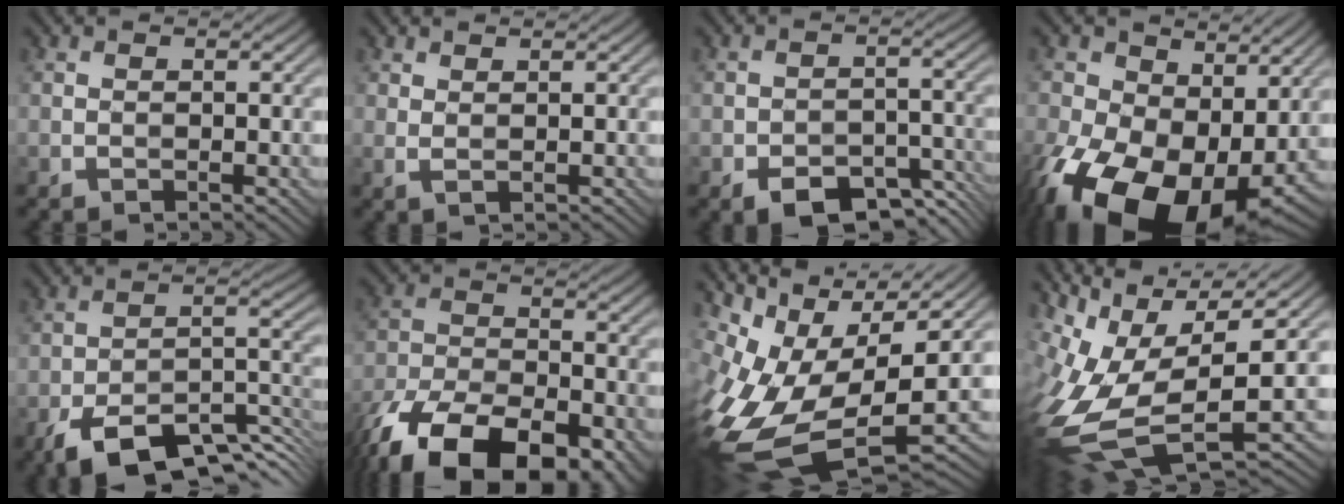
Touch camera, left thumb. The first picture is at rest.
{"total": 1.4, "force": [1.2, -0.1, 0.7], "torque": [-0.022, 0.001, 0.022]}
{"total": 7.0, "force": [-4.3, 3.5, 4.3], "torque": [-0.064, -0.003, -0.067]}
{"total": 19.2, "force": [-3.9, 12.6, 14.0], "torque": [-0.296, -0.054, -0.035]}
{"total": 12.2, "force": [-8.2, 4.6, 7.8], "torque": [-0.120, -0.006, -0.145]}
{"total": 16.8, "force": [-10.8, 8.1, 10.0], "torque": [-0.218, -0.044, -0.170]}
{"total": 14.9, "force": [-1.8, 7.2, 12.9], "torque": [-0.300, -0.027, -0.014]}
{"total": 15.5, "force": [-0.4, 7.3, 13.7], "torque": [-0.318, -0.030, 0.010]}